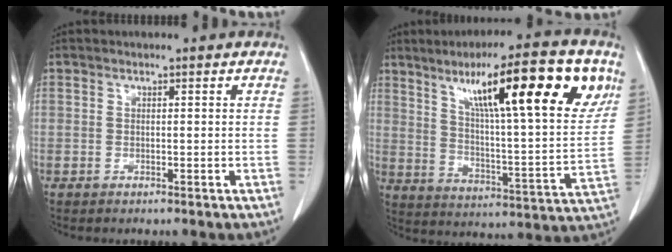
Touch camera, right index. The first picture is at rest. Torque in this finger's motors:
{"motor_torque": [1.18, 0.96, 0.55, 0.21]}